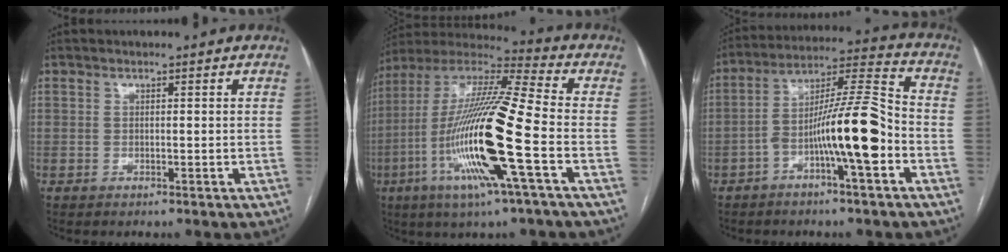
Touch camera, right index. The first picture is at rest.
{"total": 21.0, "force": [-5.9, 0.7, 20.2], "torque": [-0.422, -0.021, -0.121]}
{"total": 13.2, "force": [-4.5, 1.2, 12.3], "torque": [-0.217, 0.023, -0.077]}